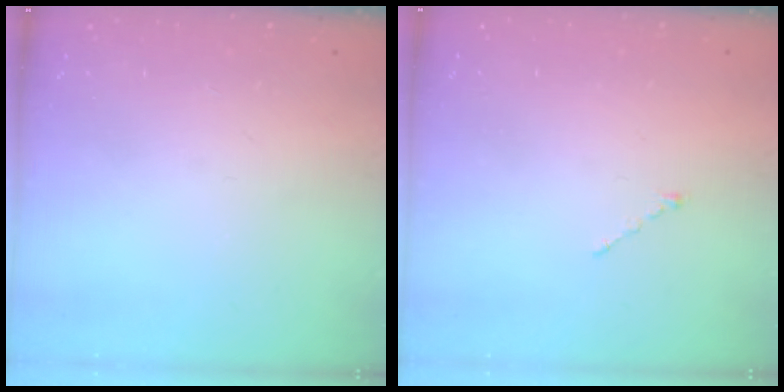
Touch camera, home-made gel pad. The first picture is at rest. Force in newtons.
{"total": 1.0, "press": 0.9, "slide": 0.3}